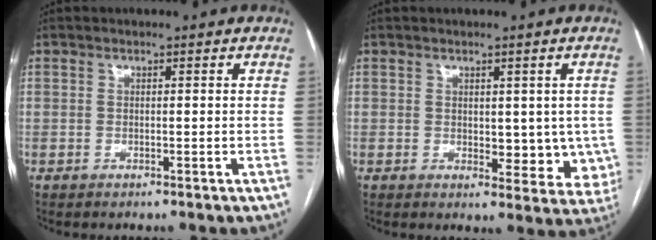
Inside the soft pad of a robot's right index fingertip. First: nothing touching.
{"total": 7.1, "force": [0.3, 4.0, 5.9], "torque": [-0.045, -0.008, 0.009]}